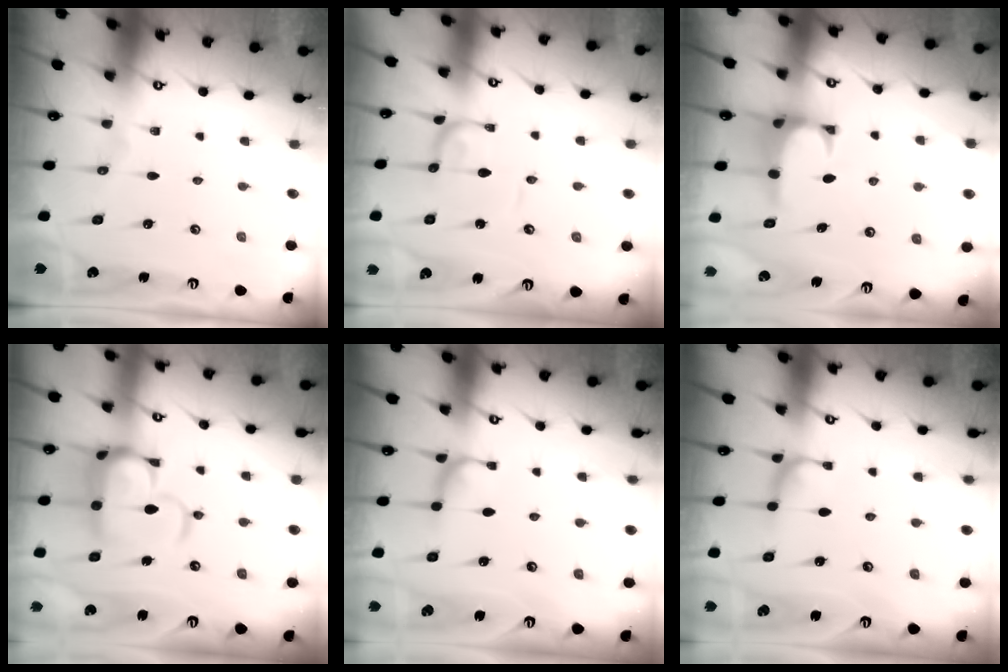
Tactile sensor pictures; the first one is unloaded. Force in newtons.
{"total": 1.4, "press": 1.4, "slide": 0.0}
{"total": 0.9, "press": 0.7, "slide": 0.7}
{"total": 11.0, "press": 10.9, "slide": 1.3}
{"total": 1.6, "press": 1.3, "slide": 0.8}
{"total": 1.6, "press": 1.3, "slide": 0.8}